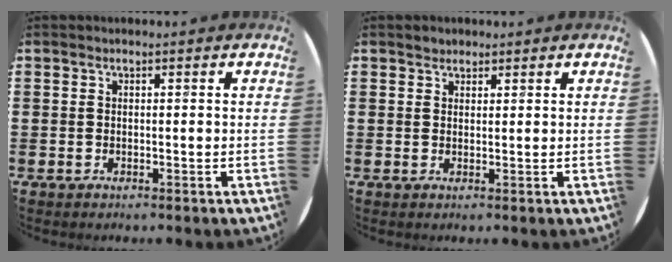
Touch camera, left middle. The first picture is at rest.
{"total": 1.3, "force": [1.2, 0.4, -0.1], "torque": [0.000, 0.001, 0.025]}